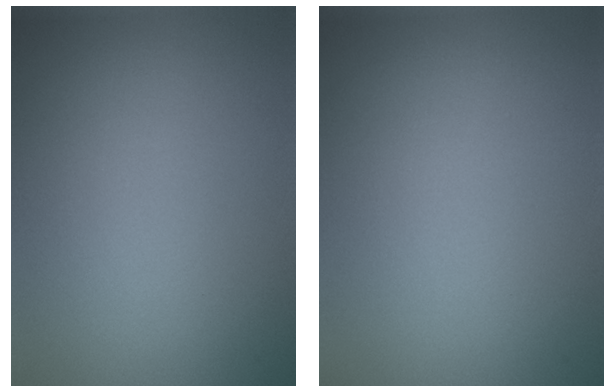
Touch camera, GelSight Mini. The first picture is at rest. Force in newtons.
{"total": 0.0}